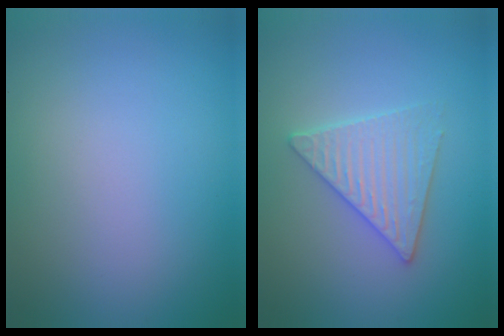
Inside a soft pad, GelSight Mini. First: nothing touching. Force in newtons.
{"total": 4.0, "press": 4.0, "slide": 0.5}